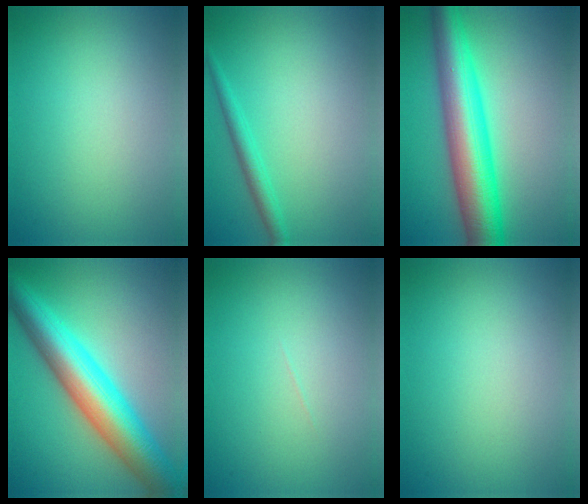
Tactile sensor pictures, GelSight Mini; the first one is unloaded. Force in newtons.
{"total": 1.9, "press": 1.9, "slide": 0.1}
{"total": 9.6, "press": 9.6, "slide": 0.1}
{"total": 10.2, "press": 10.2, "slide": 0.1}
{"total": 0.0}
{"total": 0.0}